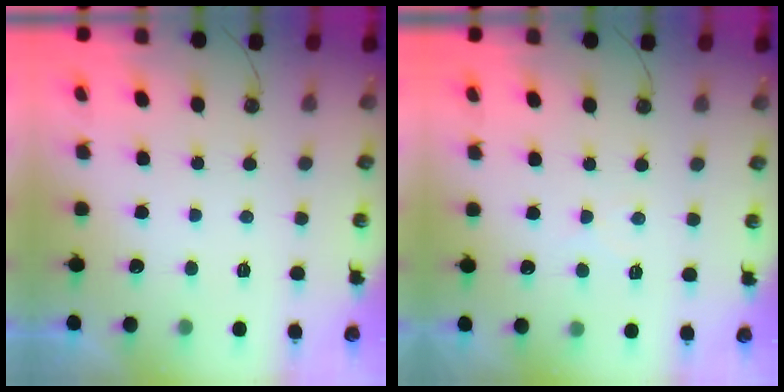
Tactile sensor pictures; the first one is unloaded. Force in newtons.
{"total": 3.6, "press": 3.5, "slide": 0.5}